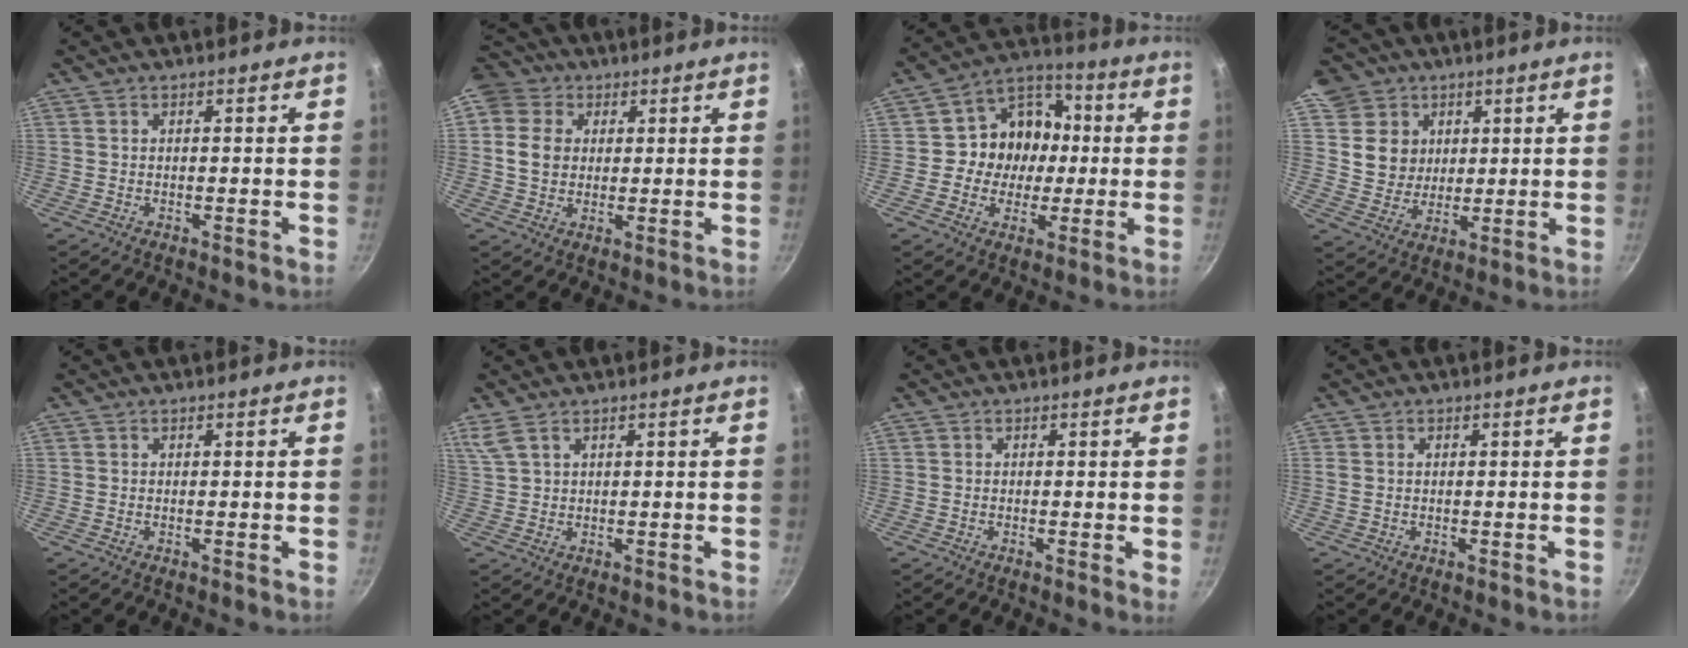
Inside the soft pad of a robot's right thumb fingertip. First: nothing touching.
{"total": 8.6, "force": [2.3, 7.3, 4.0], "torque": [-0.044, 0.001, 0.030]}
{"total": 12.5, "force": [0.0, 10.9, 6.1], "torque": [-0.057, 0.023, -0.018]}
{"total": 10.8, "force": [3.9, 9.6, 3.1], "torque": [-0.018, -0.010, 0.073]}
{"total": 0.0}
{"total": 3.2, "force": [2.3, 1.3, 1.9], "torque": [-0.044, 0.000, 0.053]}
{"total": 1.3, "force": [0.0, 0.1, 1.3], "torque": [-0.019, -0.005, -0.004]}
{"total": 1.2, "force": [0.1, 0.9, 0.7], "torque": [-0.014, 0.002, 0.002]}